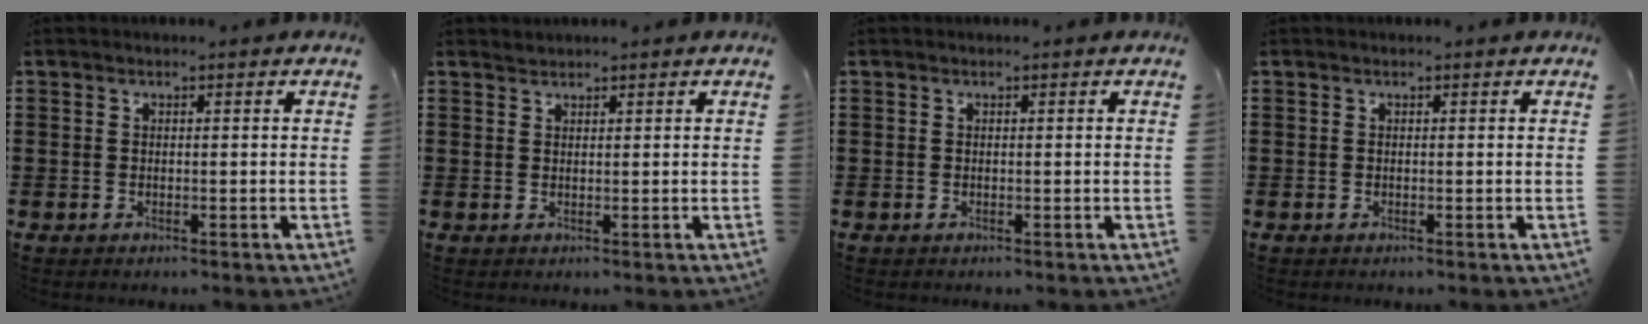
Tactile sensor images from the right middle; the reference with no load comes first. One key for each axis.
{"total": 0.8, "fx": 0.8, "fy": 0.0, "fz": -0.3, "tx": 0.002, "ty": -0.002, "tz": 0.016}
{"total": 0.0}
{"total": 0.0}